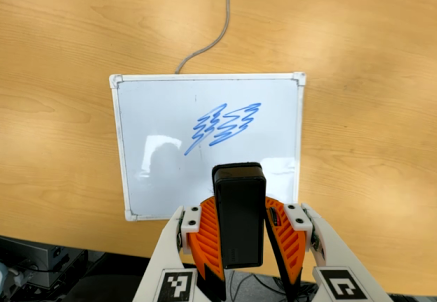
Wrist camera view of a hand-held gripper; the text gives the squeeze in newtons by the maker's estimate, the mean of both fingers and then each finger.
{"total": 6.4, "left": 6.2, "right": 6.6}